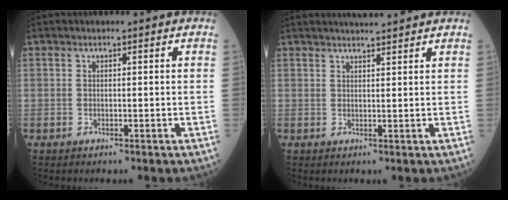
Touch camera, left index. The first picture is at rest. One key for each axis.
{"total": 4.1, "fx": 3.8, "fy": -0.1, "fz": 1.3, "tx": -0.021, "ty": 0.020, "tz": 0.055}